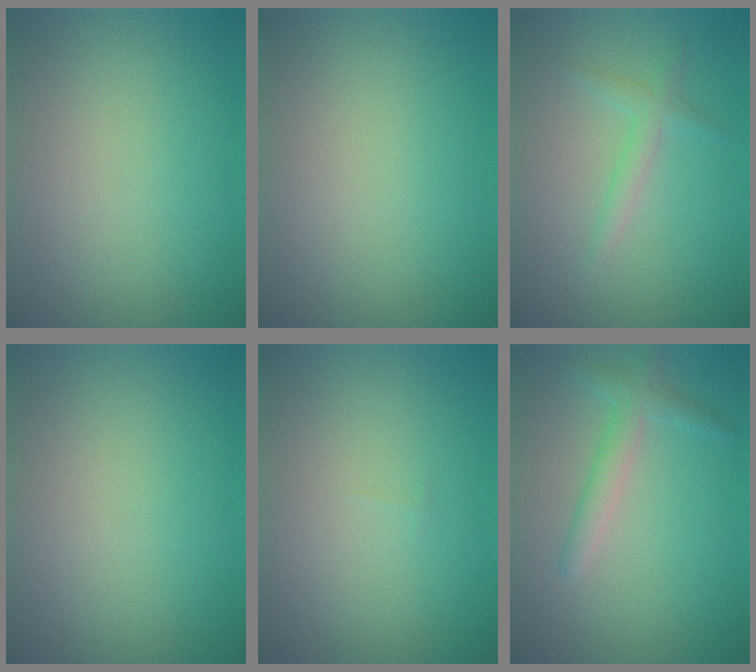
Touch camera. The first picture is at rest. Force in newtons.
{"total": 0.0}
{"total": 1.5, "press": 1.5, "slide": 0.1}
{"total": 0.0}
{"total": 0.0}
{"total": 2.1, "press": 2.1, "slide": 0.1}